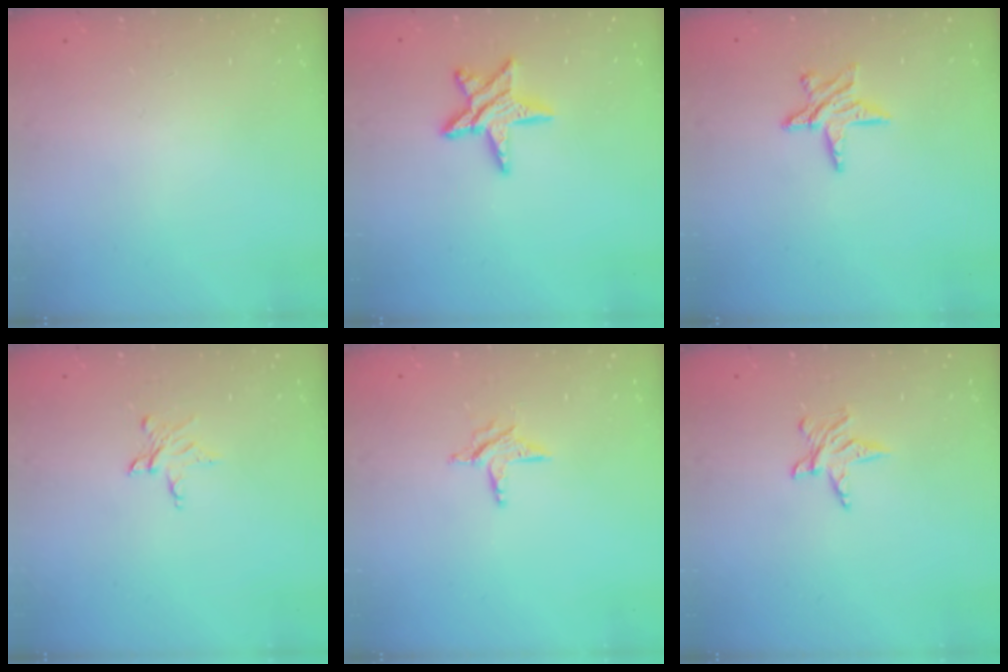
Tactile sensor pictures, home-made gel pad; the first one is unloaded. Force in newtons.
{"total": 9.9, "press": 9.9, "slide": 0.5}
{"total": 8.3, "press": 8.3, "slide": 0.7}
{"total": 4.5, "press": 4.5, "slide": 0.4}
{"total": 6.4, "press": 6.4, "slide": 0.7}
{"total": 3.9, "press": 3.9, "slide": 0.5}